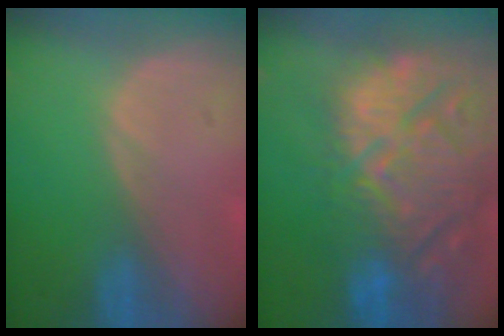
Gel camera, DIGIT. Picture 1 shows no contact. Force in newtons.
{"total": 15.3, "press": 13.0, "slide": 8.1}